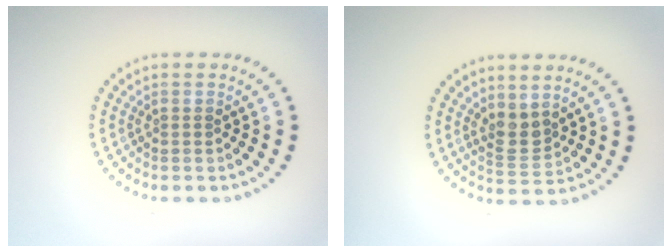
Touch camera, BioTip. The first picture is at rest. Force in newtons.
{"total": 2.1, "press": 1.7, "slide": 1.1}